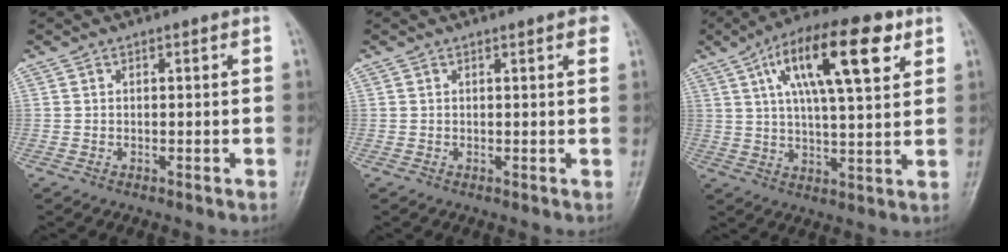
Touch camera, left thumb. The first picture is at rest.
{"total": 2.1, "force": [1.2, 0.4, 1.7], "torque": [-0.019, -0.001, 0.009]}
{"total": 17.7, "force": [7.5, 5.9, 15.0], "torque": [-0.230, -0.004, 0.118]}